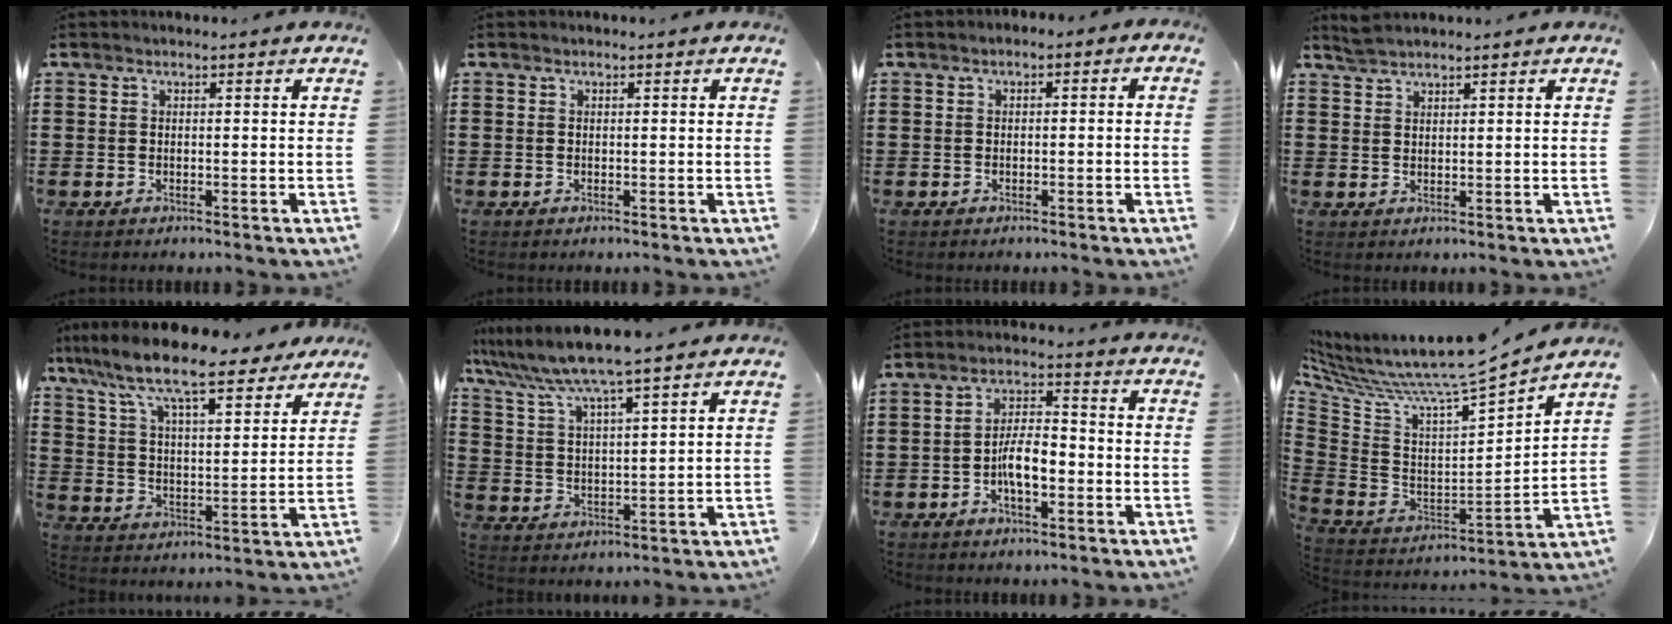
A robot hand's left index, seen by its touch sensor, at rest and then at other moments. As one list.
[{"total": 0.0}, {"total": 1.5, "force": [-1.3, 0.5, 0.4], "torque": [-0.013, 0.004, -0.029]}, {"total": 2.0, "force": [1.9, 0.1, 0.5], "torque": [-0.012, 0.002, 0.037]}, {"total": 9.9, "force": [8.6, 1.2, 4.8], "torque": [-0.128, -0.048, 0.146]}, {"total": 6.9, "force": [6.0, -0.6, 3.3], "torque": [-0.087, -0.031, 0.102]}, {"total": 6.0, "force": [-1.8, 2.4, 5.2], "torque": [-0.103, 0.007, -0.037]}, {"total": 7.1, "force": [6.1, -0.1, 3.7], "torque": [-0.100, -0.065, 0.092]}]